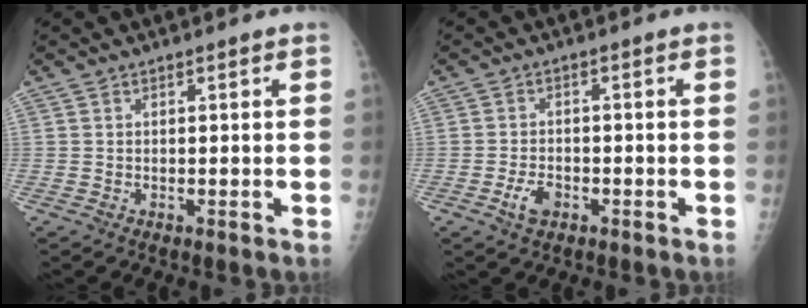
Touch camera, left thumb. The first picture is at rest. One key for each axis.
{"total": 3.6, "fx": -1.8, "fy": 2.2, "fz": 2.3, "tx": -0.038, "ty": 0.010, "tz": -0.031}